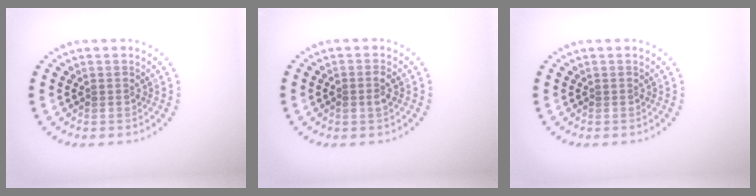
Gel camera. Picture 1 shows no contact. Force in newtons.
{"total": 1.3, "press": 1.3, "slide": 0.1}
{"total": 0.0}